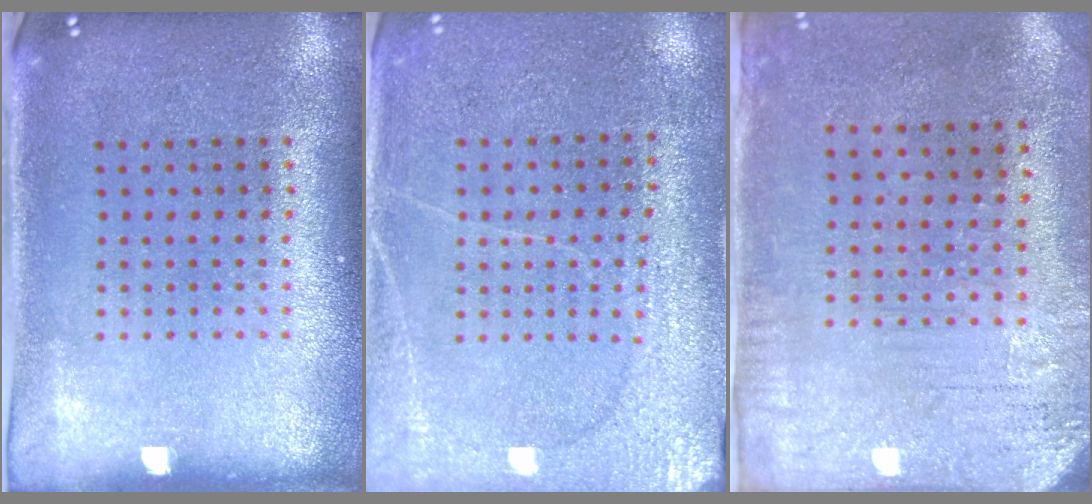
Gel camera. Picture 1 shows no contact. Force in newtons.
{"total": 2.8, "press": 2.7, "slide": 0.7}
{"total": 3.2, "press": 2.5, "slide": 2.0}